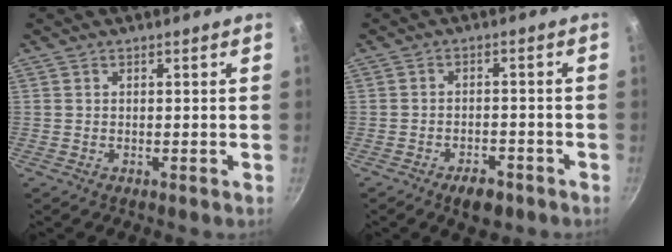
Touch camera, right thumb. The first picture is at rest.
{"total": 5.2, "force": [-3.4, 2.6, 3.1], "torque": [-0.036, 0.024, -0.045]}